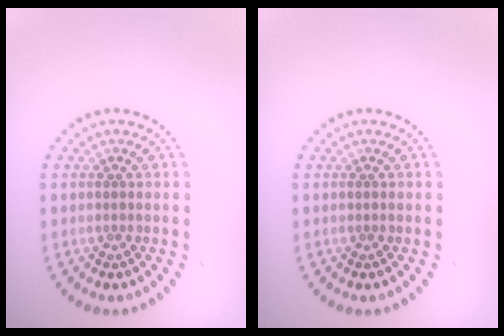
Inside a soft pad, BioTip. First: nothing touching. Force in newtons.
{"total": 0.0}